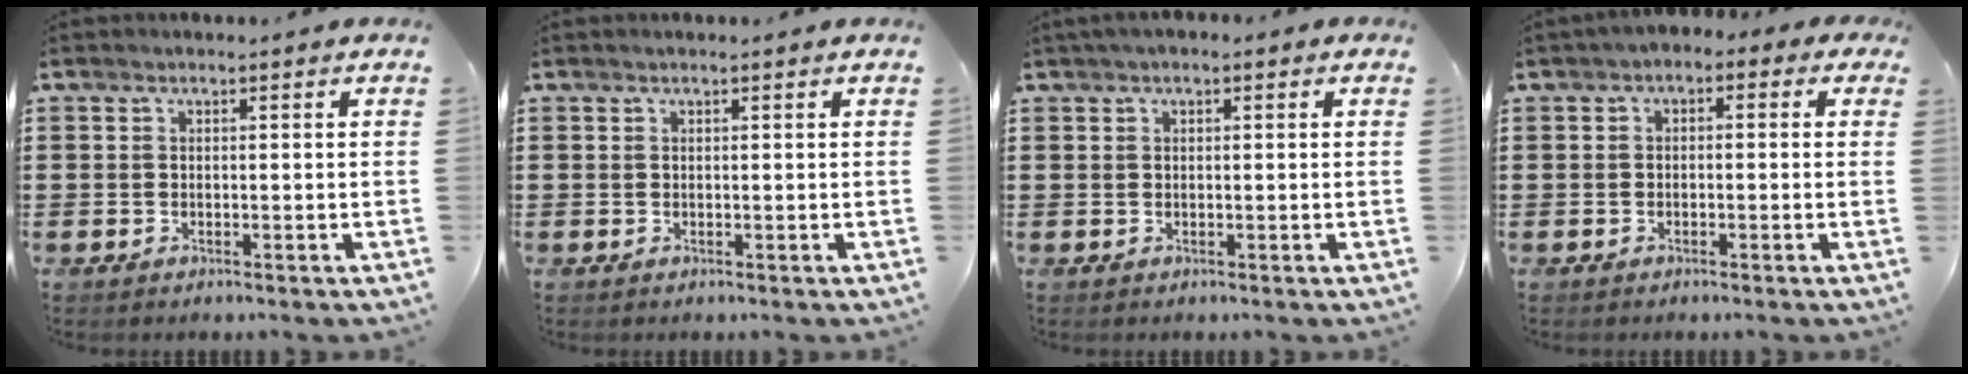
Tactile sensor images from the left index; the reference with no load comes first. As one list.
[{"total": 0.0}, {"total": 1.0, "force": [0.2, 0.6, 0.8], "torque": [-0.016, 0.005, 0.004]}, {"total": 1.8, "force": [-1.3, 0.9, 0.9], "torque": [-0.018, 0.007, -0.029]}]